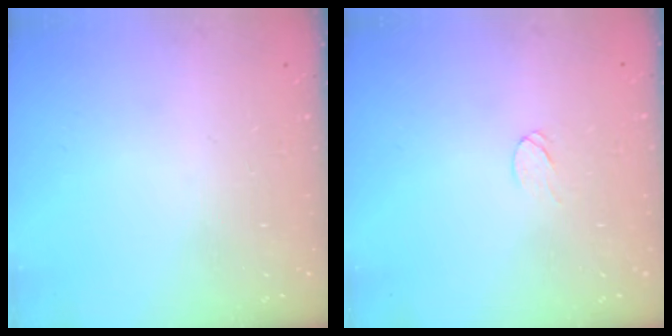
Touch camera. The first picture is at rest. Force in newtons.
{"total": 4.0, "press": 4.0, "slide": 0.4}